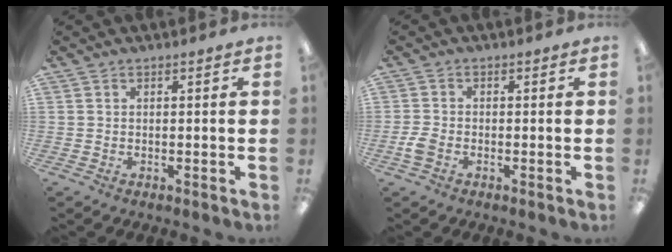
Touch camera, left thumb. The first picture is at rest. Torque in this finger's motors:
{"motor_torque": [-0.07, 0.08, 0.01, -0.01, 0.00]}